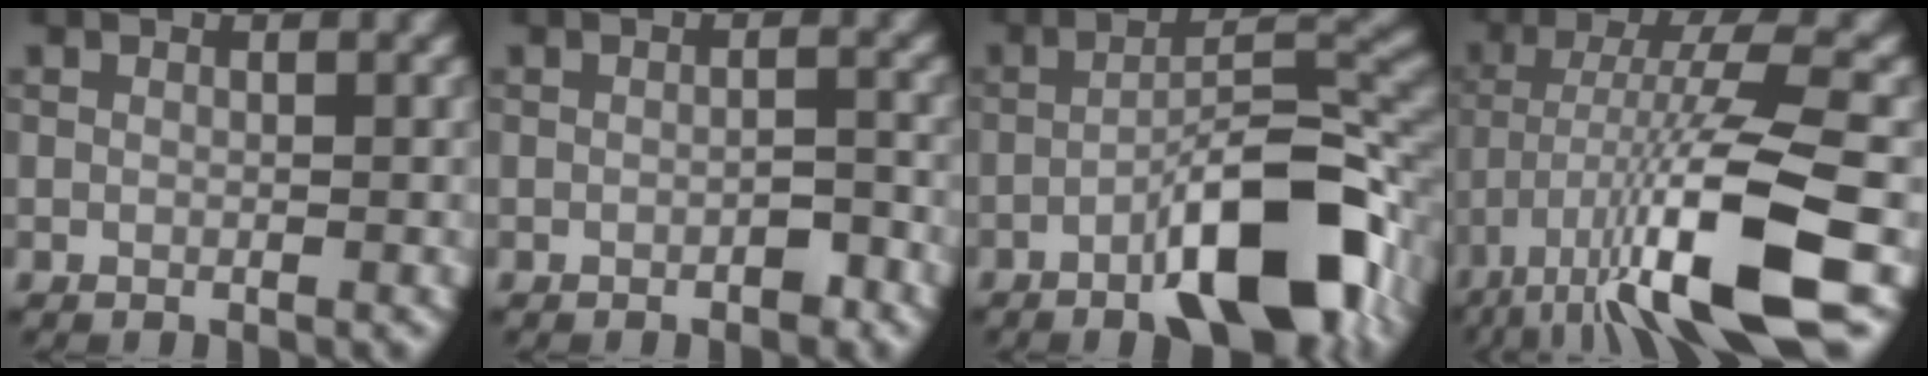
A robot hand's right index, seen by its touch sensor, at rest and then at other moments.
{"total": 1.4, "force": [-0.9, 0.4, 1.0], "torque": [-0.014, 0.004, -0.014]}
{"total": 10.7, "force": [-5.2, 3.0, 8.9], "torque": [-0.135, 0.013, -0.090]}
{"total": 11.6, "force": [-5.2, 2.1, 10.1], "torque": [-0.186, 0.002, -0.093]}